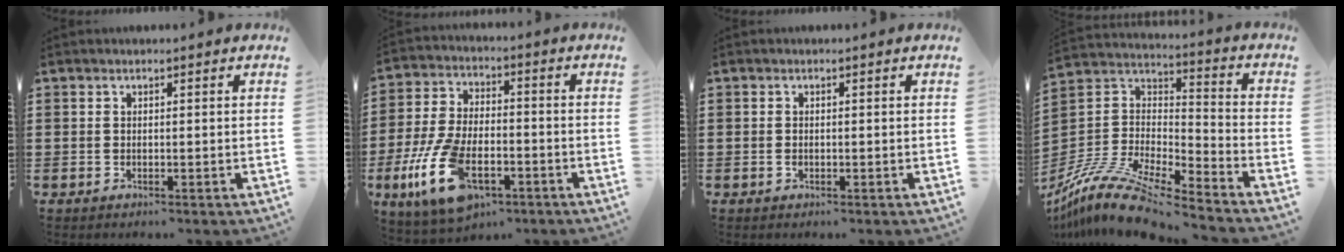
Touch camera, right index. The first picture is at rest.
{"total": 12.7, "force": [-5.7, 6.0, 9.6], "torque": [-0.231, -0.003, -0.112]}
{"total": 0.6, "force": [-0.3, 0.3, 0.5], "torque": [-0.012, -0.004, -0.005]}
{"total": 12.5, "force": [-10.6, 2.5, 6.2], "torque": [-0.134, 0.017, -0.208]}